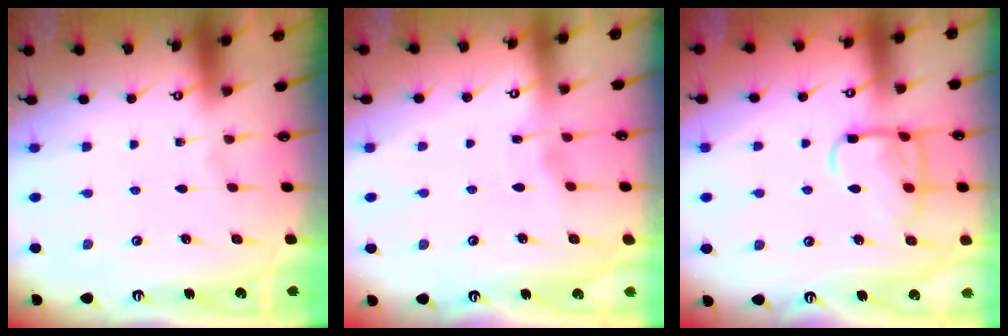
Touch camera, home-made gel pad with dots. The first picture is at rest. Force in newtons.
{"total": 2.5, "press": 2.5, "slide": 0.2}
{"total": 11.8, "press": 11.8, "slide": 1.0}